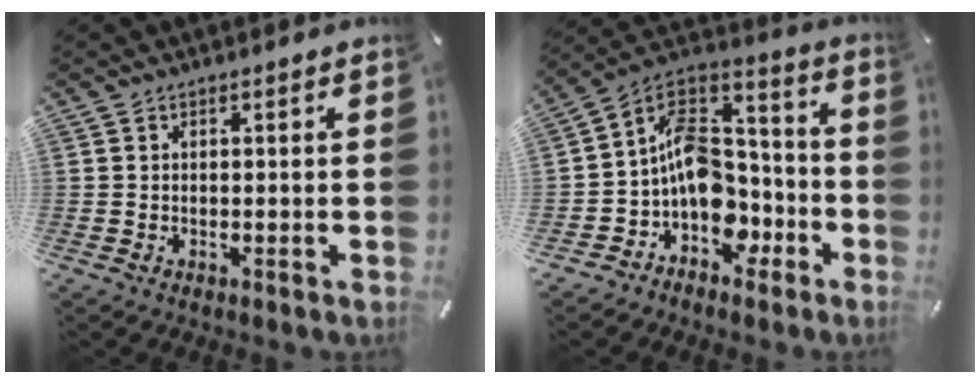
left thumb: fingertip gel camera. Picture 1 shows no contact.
{"total": 13.2, "force": [-3.0, 10.9, 6.8], "torque": [-0.107, 0.012, -0.047]}